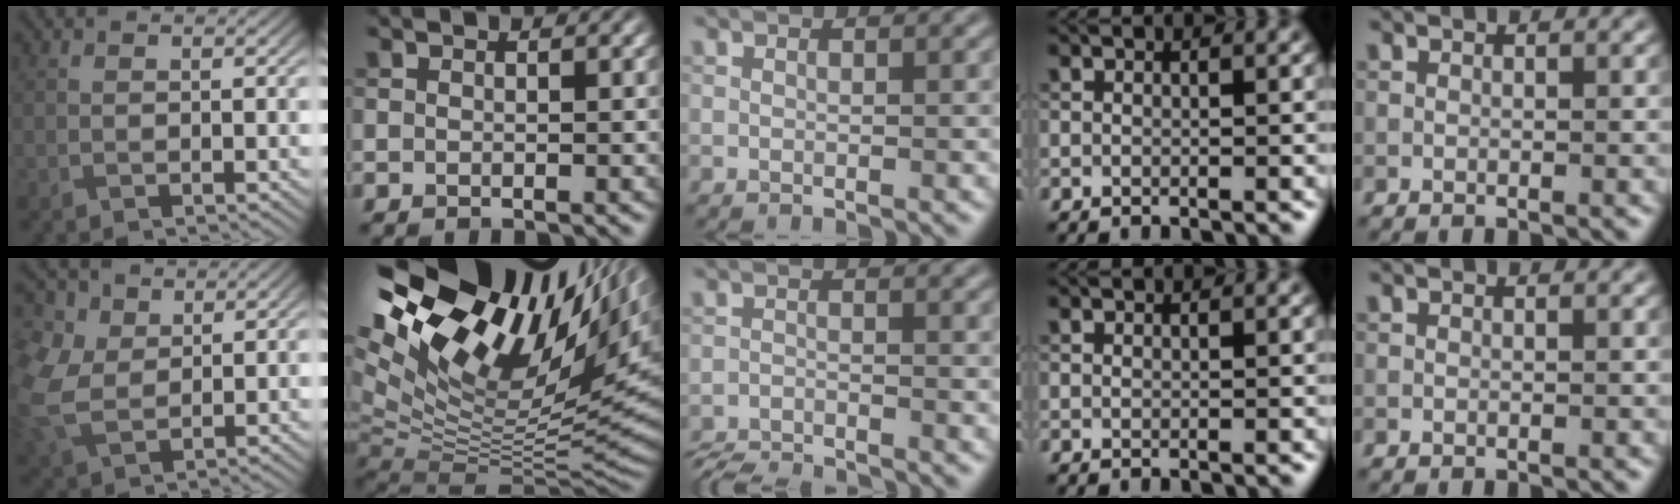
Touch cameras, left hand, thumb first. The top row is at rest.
{"thumb": {"total": 9.1, "force": [2.6, 6.6, 5.8], "torque": [-0.192, 0.006, 0.054]}, "index": {"total": 18.5, "force": [8.5, 7.3, 14.7], "torque": [-0.228, 0.033, 0.164]}, "middle": {"total": 4.7, "force": [-4.6, 0.5, 1.0], "torque": [-0.022, -0.018, -0.083]}}